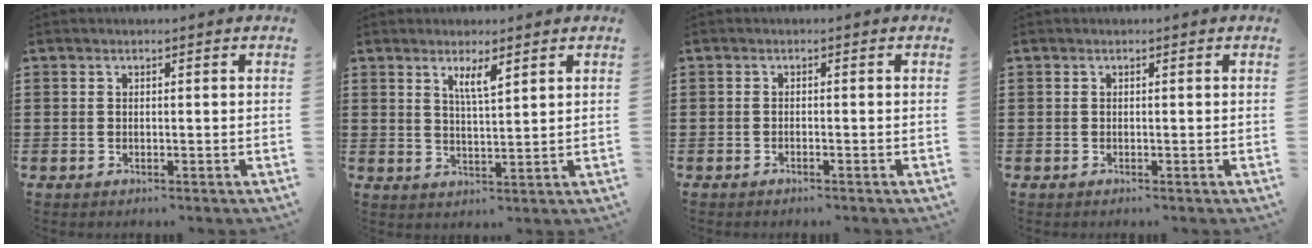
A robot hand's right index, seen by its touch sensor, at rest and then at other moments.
{"total": 3.6, "force": [2.2, 0.7, 2.8], "torque": [-0.059, 0.003, 0.037]}
{"total": 0.6, "force": [-0.5, -0.1, 0.2], "torque": [-0.006, -0.004, -0.010]}
{"total": 0.0}